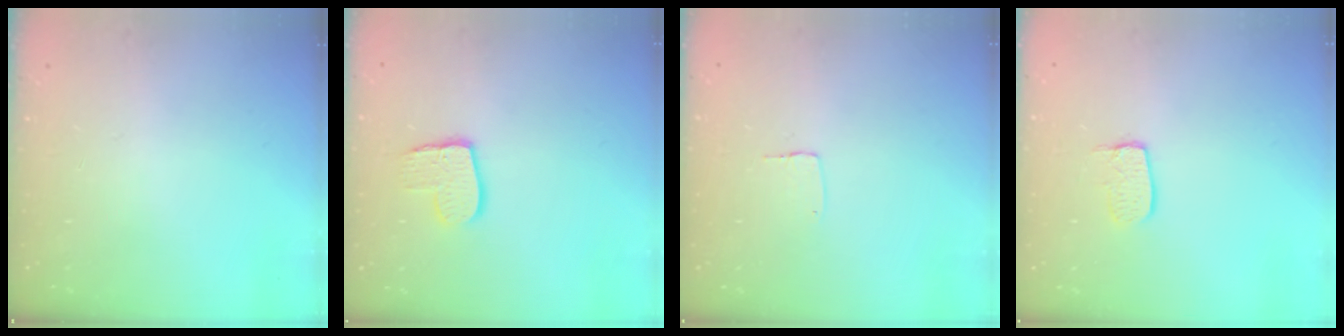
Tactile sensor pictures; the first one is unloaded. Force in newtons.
{"total": 9.8, "press": 9.8, "slide": 0.9}
{"total": 3.7, "press": 3.7, "slide": 0.1}
{"total": 7.0, "press": 7.0, "slide": 0.5}